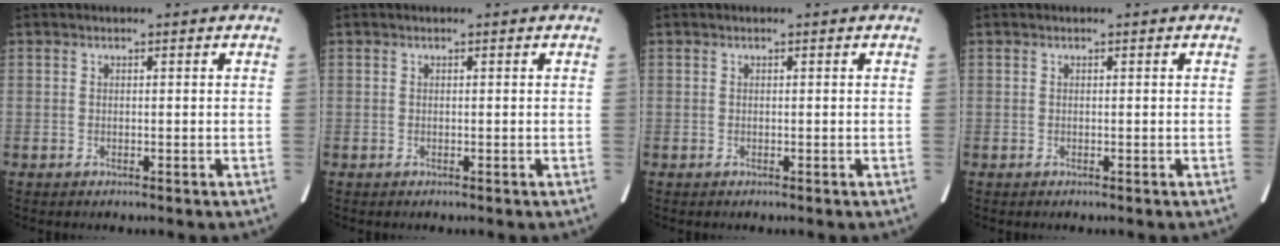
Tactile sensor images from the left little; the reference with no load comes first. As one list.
[{"total": 0.0}, {"total": 0.0}, {"total": 0.0}]